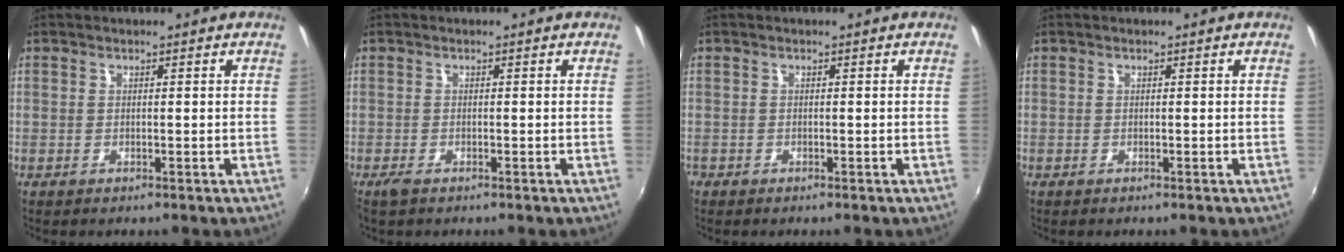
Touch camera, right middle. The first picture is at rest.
{"total": 1.7, "force": [-1.2, 0.6, 0.9], "torque": [-0.021, -0.006, -0.024]}
{"total": 0.8, "force": [-0.7, 0.4, 0.0], "torque": [-0.004, -0.003, -0.016]}
{"total": 0.0}